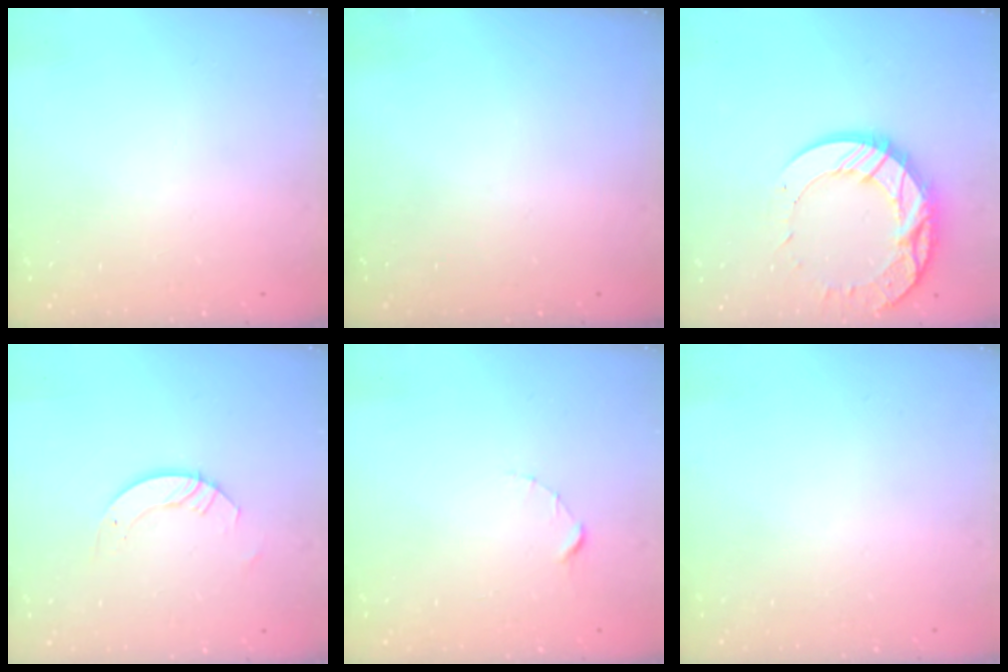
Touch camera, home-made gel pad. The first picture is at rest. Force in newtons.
{"total": 0.0}
{"total": 16.6, "press": 16.5, "slide": 1.3}
{"total": 3.7, "press": 3.7, "slide": 0.3}
{"total": 1.5, "press": 1.5, "slide": 0.2}
{"total": 0.0}